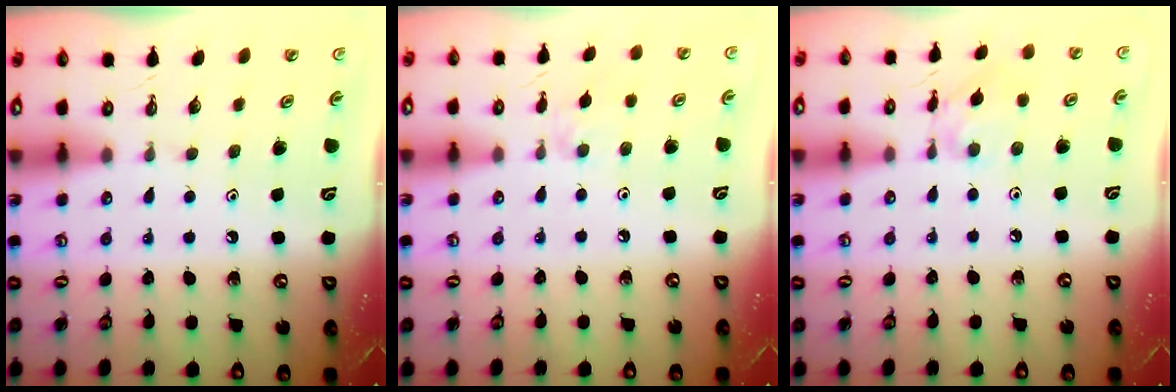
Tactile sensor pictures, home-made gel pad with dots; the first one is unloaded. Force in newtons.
{"total": 2.6, "press": 2.6, "slide": 0.5}
{"total": 6.8, "press": 6.8, "slide": 0.3}